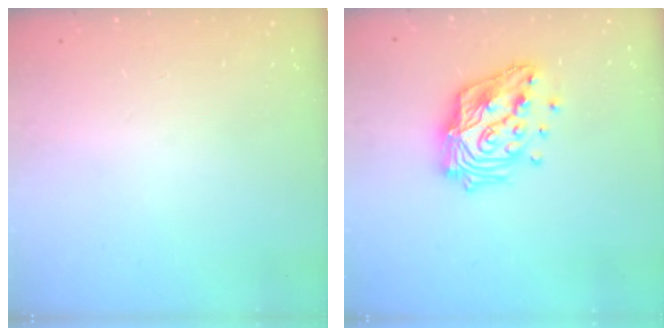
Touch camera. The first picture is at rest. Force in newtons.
{"total": 17.5, "press": 17.4, "slide": 1.4}